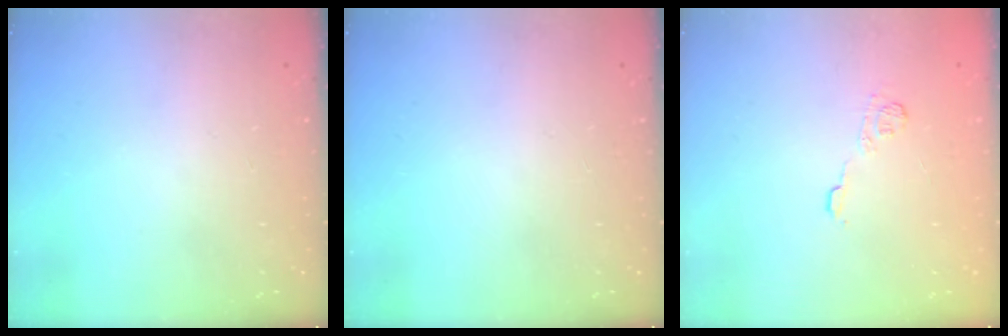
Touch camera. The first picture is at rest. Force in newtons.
{"total": 0.0}
{"total": 4.6, "press": 4.4, "slide": 1.3}